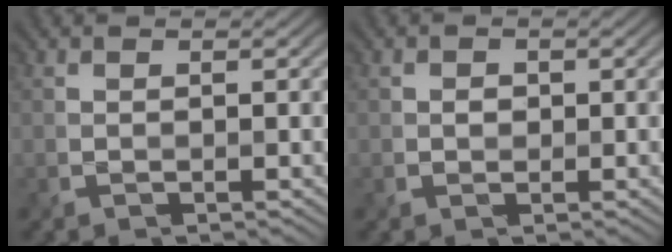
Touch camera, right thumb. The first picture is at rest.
{"total": 0.9, "force": [0.0, 0.9, 0.2], "torque": [-0.005, -0.007, 0.004]}